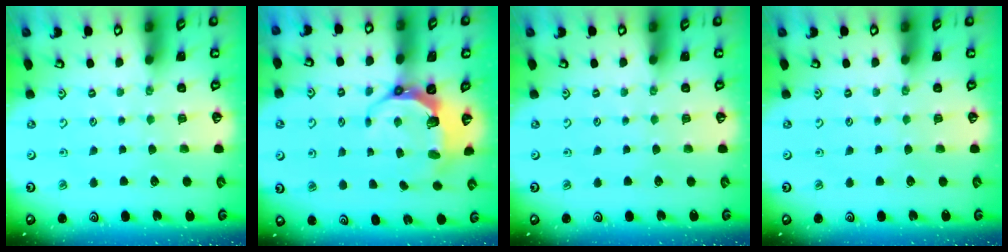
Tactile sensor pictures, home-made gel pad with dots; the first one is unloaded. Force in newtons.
{"total": 8.1, "press": 6.9, "slide": 4.2}
{"total": 0.0}
{"total": 0.0}